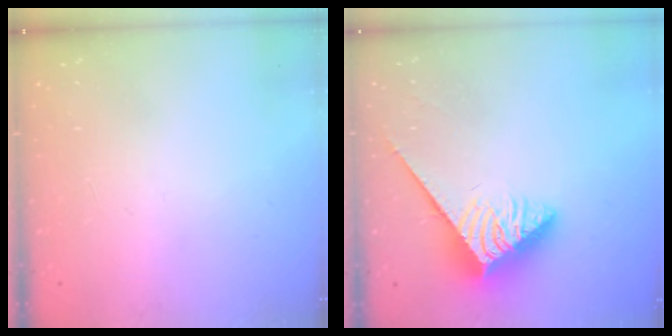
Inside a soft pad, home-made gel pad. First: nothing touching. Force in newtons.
{"total": 3.8, "press": 3.7, "slide": 0.6}